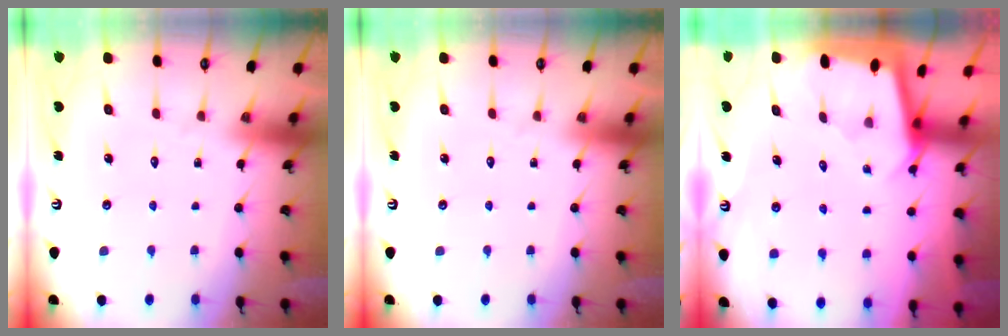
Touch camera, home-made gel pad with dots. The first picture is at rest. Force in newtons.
{"total": 0.0}
{"total": 1.9, "press": 1.9, "slide": 0.2}